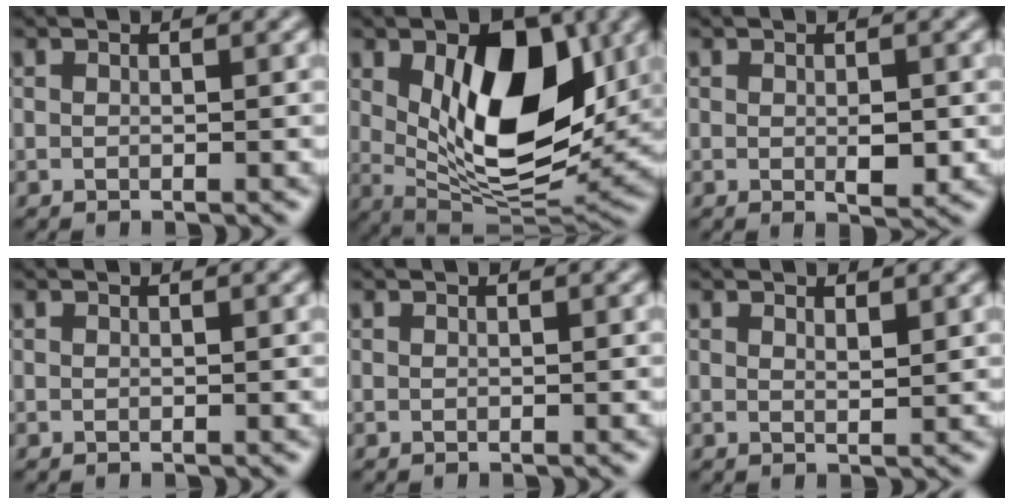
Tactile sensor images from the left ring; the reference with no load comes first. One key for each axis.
{"total": 11.0, "fx": 2.0, "fy": 5.8, "fz": 9.2, "tx": -0.144, "ty": -0.010, "tz": 0.041}
{"total": 1.3, "fx": 0.0, "fy": 0.2, "fz": 1.3, "tx": -0.029, "ty": -0.002, "tz": 0.011}
{"total": 0.0}
{"total": 0.0}
{"total": 0.9, "fx": 0.8, "fy": 0.1, "fz": 0.5, "tx": -0.009, "ty": -0.001, "tz": 0.019}